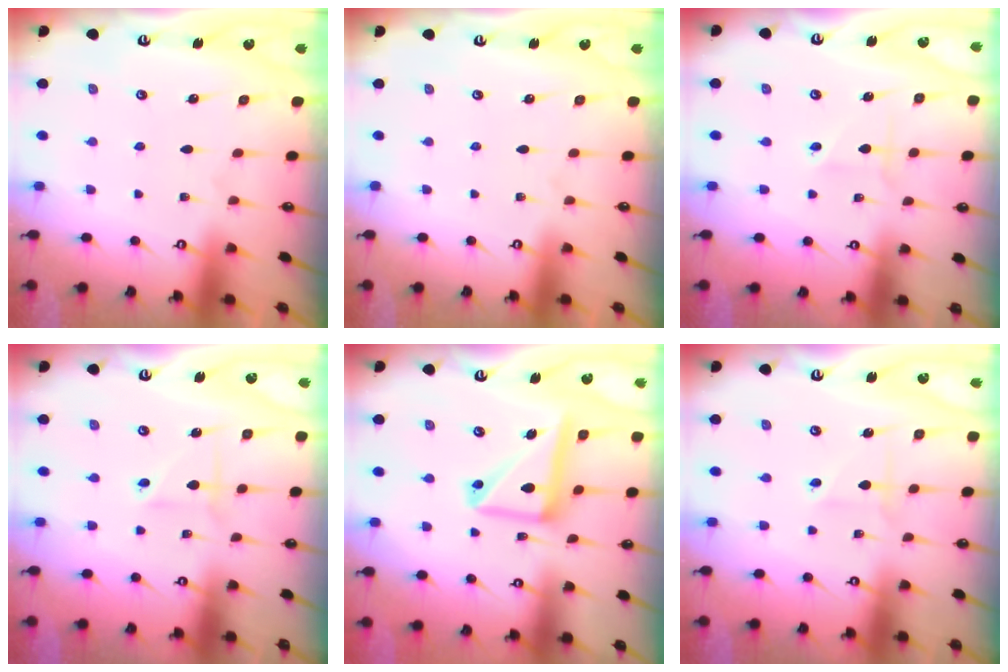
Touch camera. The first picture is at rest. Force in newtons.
{"total": 0.0}
{"total": 1.9, "press": 1.6, "slide": 0.9}
{"total": 2.1, "press": 2.1, "slide": 0.6}
{"total": 15.5, "press": 15.4, "slide": 1.5}
{"total": 3.0, "press": 2.8, "slide": 1.0}